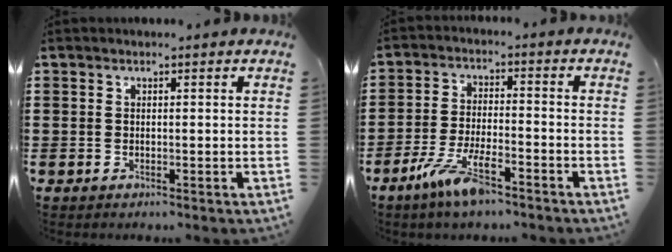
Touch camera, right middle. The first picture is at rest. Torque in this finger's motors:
{"motor_torque": [2.14, 0.00, 0.77, 0.21]}